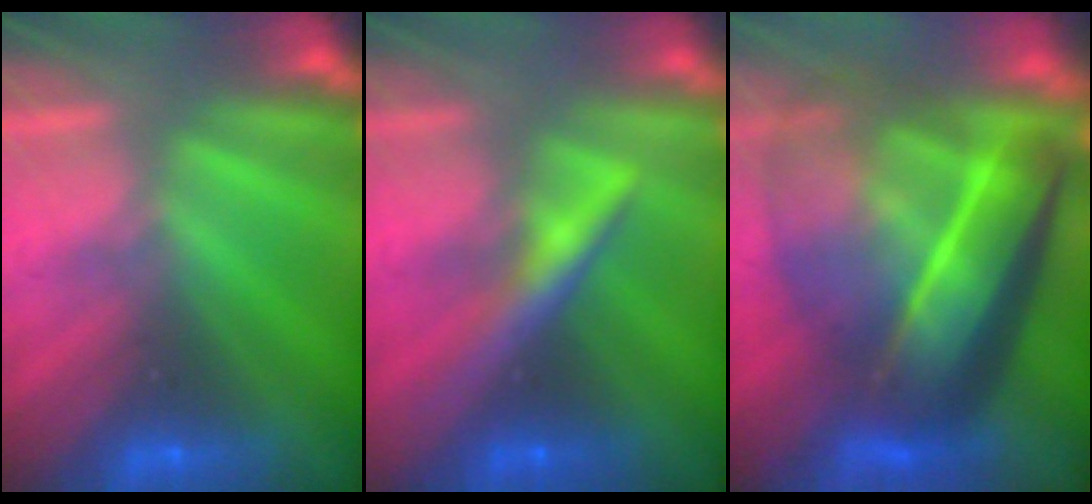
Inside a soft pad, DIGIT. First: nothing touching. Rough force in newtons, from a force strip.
{"total": 3.0}
{"total": 7.6}